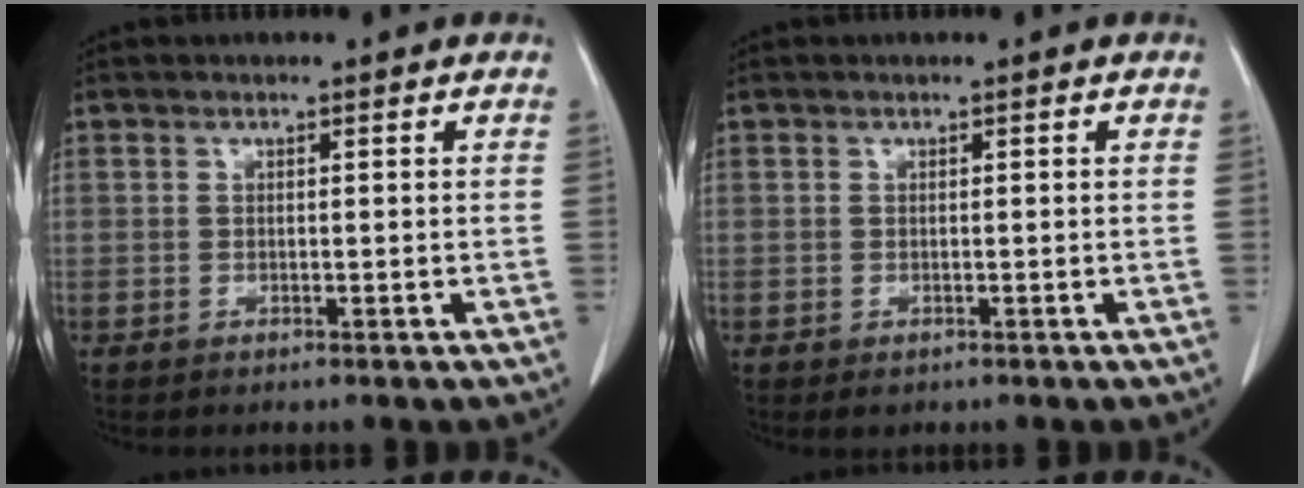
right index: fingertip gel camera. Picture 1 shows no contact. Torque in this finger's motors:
{"motor_torque": [-0.08, -0.06, -0.02, -0.02]}